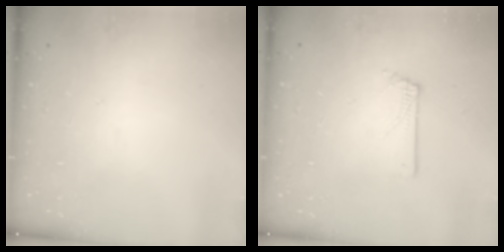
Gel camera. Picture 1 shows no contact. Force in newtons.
{"total": 0.6, "press": 0.6, "slide": 0.1}